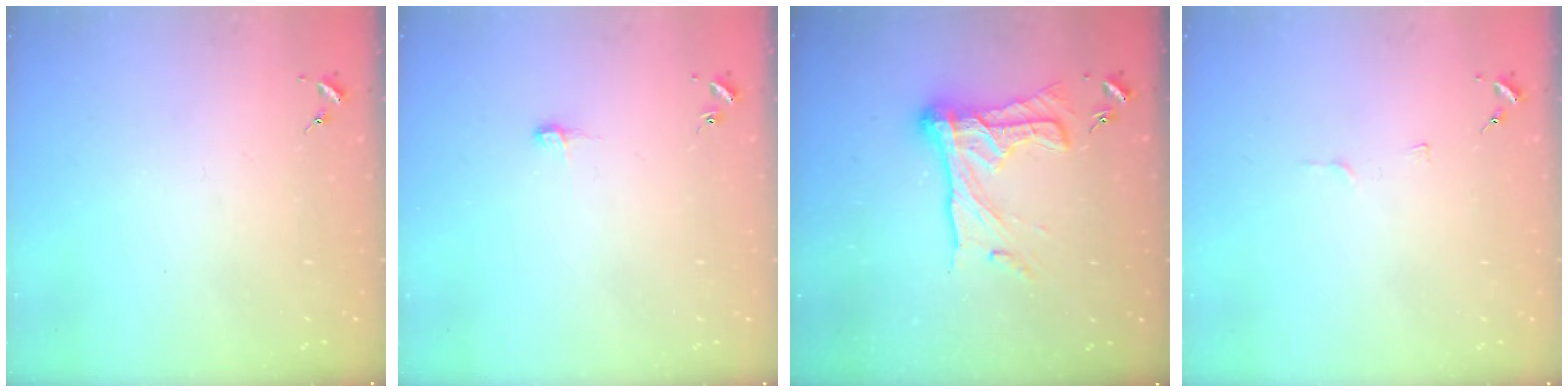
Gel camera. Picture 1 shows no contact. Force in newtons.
{"total": 4.1, "press": 4.1, "slide": 0.4}
{"total": 18.1, "press": 18.0, "slide": 1.3}
{"total": 3.6, "press": 3.6, "slide": 0.4}